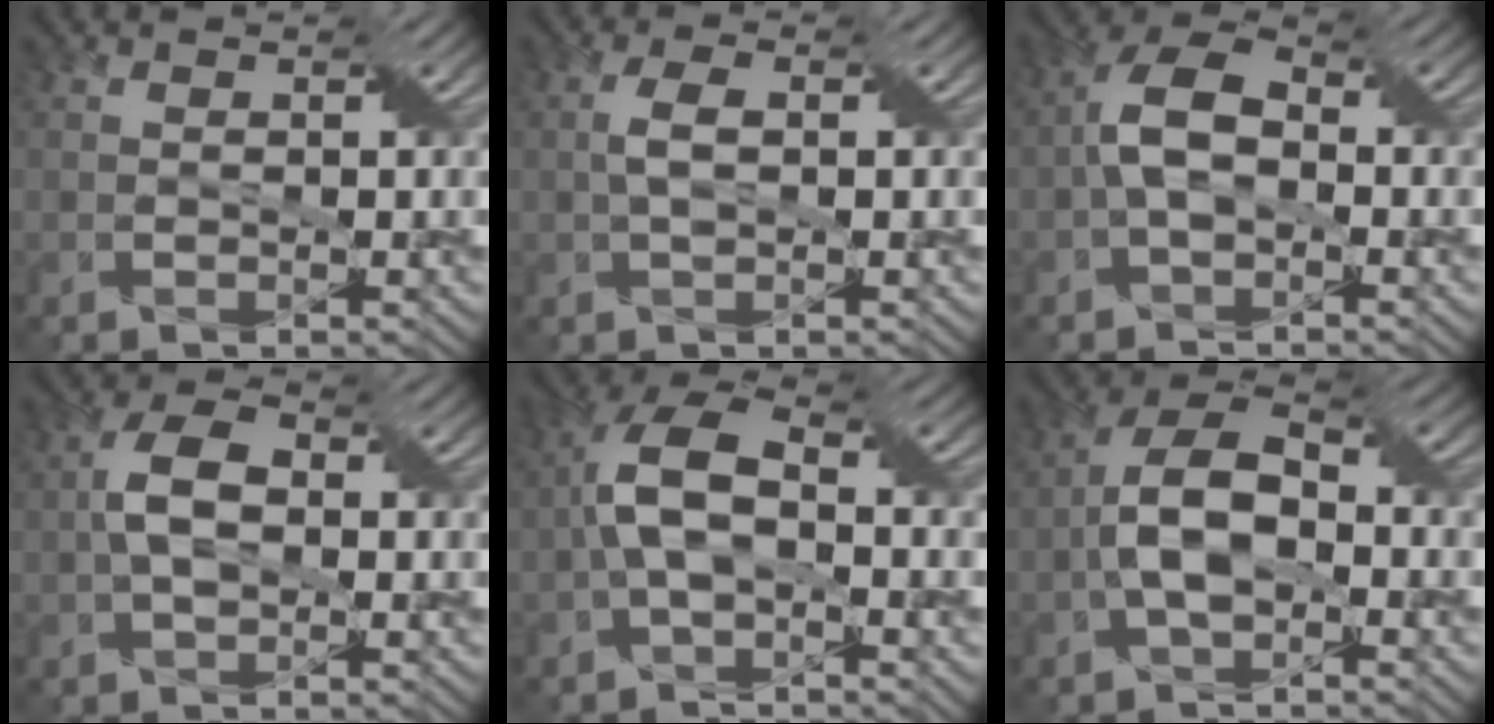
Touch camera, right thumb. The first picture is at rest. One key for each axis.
{"total": 2.5, "fx": 0.1, "fy": 1.1, "fz": 2.3, "tx": -0.054, "ty": 0.006, "tz": 0.000}
{"total": 6.1, "fx": -0.9, "fy": 3.6, "fz": 4.9, "tx": -0.105, "ty": 0.016, "tz": -0.025}
{"total": 5.2, "fx": -0.2, "fy": 3.1, "fz": 4.1, "tx": -0.088, "ty": 0.005, "tz": -0.008}
{"total": 8.0, "fx": -0.9, "fy": 3.8, "fz": 6.9, "tx": -0.152, "ty": 0.021, "tz": -0.024}
{"total": 7.5, "fx": -1.7, "fy": 3.9, "fz": 6.2, "tx": -0.129, "ty": 0.017, "tz": -0.037}